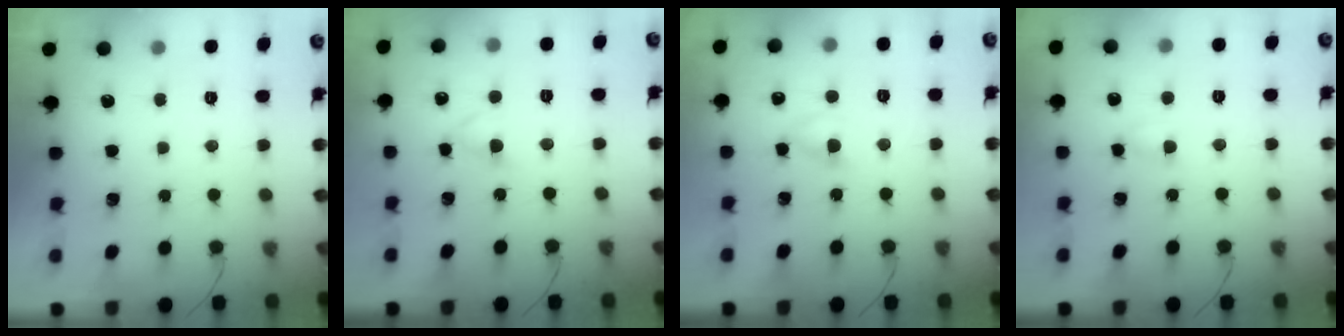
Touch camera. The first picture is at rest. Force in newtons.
{"total": 2.5, "press": 2.3, "slide": 1.1}
{"total": 3.4, "press": 3.2, "slide": 1.2}
{"total": 3.2, "press": 3.0, "slide": 1.2}